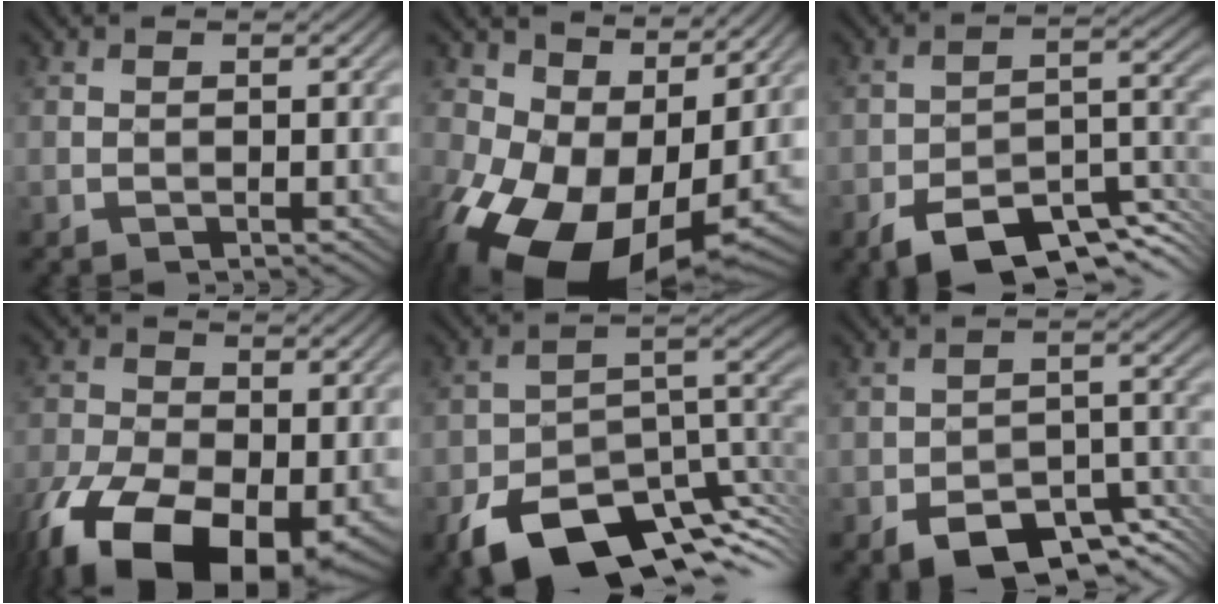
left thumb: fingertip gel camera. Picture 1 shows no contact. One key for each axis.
{"total": 16.2, "fx": -0.3, "fy": 11.1, "fz": 11.8, "tx": -0.223, "ty": -0.035, "tz": 0.024}
{"total": 11.1, "fx": -7.5, "fy": 4.3, "fz": 6.9, "tx": -0.100, "ty": -0.006, "tz": -0.133}
{"total": 17.3, "fx": -8.2, "fy": 9.2, "fz": 12.1, "tx": -0.263, "ty": -0.043, "tz": -0.132}
{"total": 14.6, "fx": -9.0, "fy": 7.4, "fz": 8.9, "tx": -0.163, "ty": -0.032, "tz": -0.141}
{"total": 8.1, "fx": -5.2, "fy": 3.7, "fz": 5.0, "tx": -0.074, "ty": -0.003, "tz": -0.090}